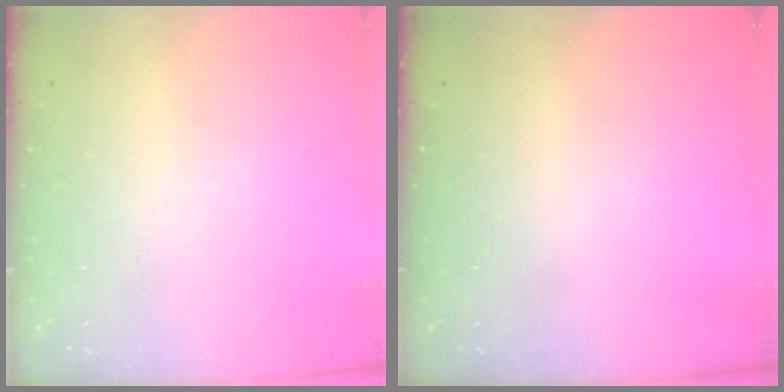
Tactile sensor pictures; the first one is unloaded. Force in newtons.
{"total": 0.0}